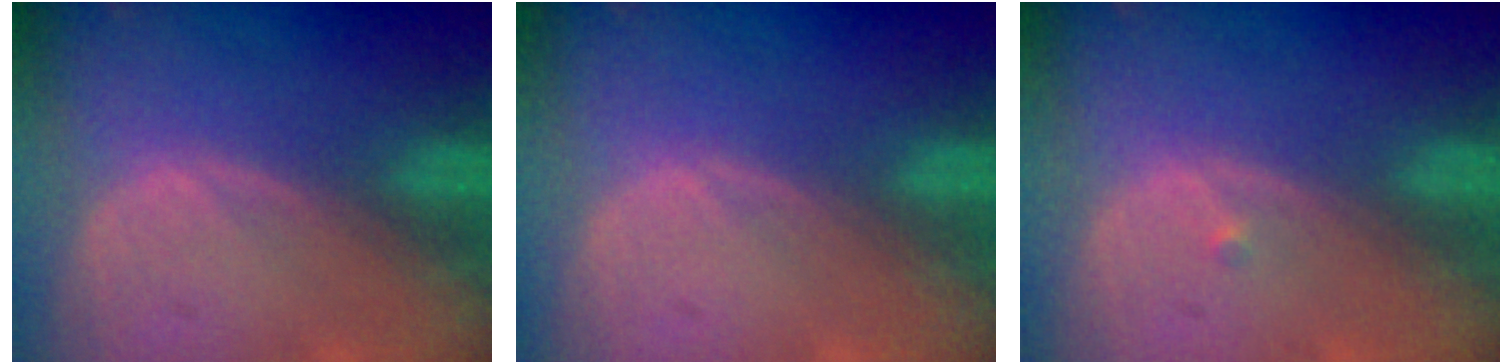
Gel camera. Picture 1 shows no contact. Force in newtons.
{"total": 0.0}
{"total": 0.6, "press": 0.5, "slide": 0.4}